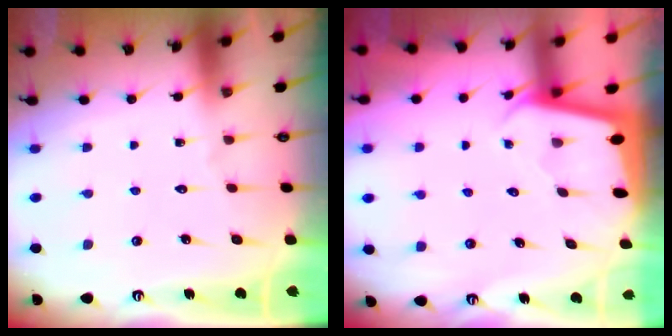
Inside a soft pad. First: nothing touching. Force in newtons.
{"total": 1.9, "press": 1.9, "slide": 0.1}